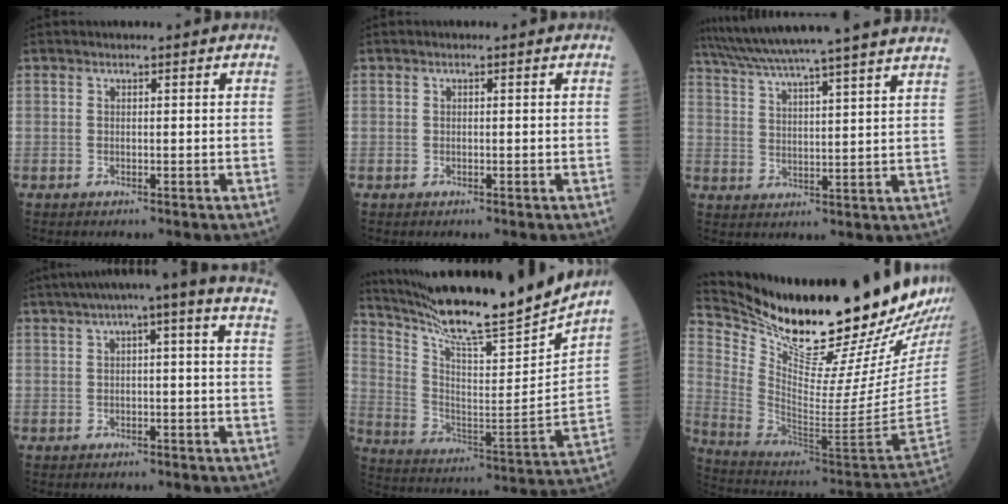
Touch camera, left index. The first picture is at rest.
{"total": 0.0}
{"total": 23.6, "force": [21.0, -1.2, 10.7], "torque": [-0.184, -0.005, 0.291]}
{"total": 8.7, "force": [5.3, 0.1, 6.8], "torque": [-0.103, 0.044, 0.060]}
{"total": 21.0, "force": [19.0, -1.6, 8.7], "torque": [-0.163, -0.064, 0.302]}
{"total": 28.3, "force": [24.4, 1.6, 14.2], "torque": [-0.250, -0.104, 0.375]}